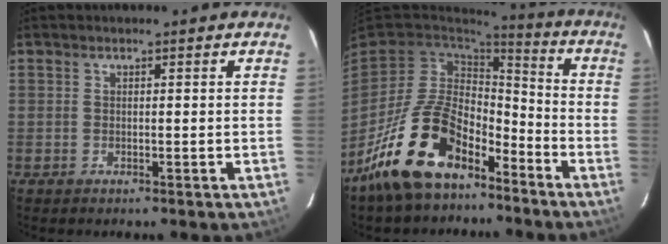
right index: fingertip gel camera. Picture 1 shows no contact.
{"total": 17.2, "force": [-11.3, 7.7, 10.5], "torque": [-0.208, 0.010, -0.210]}